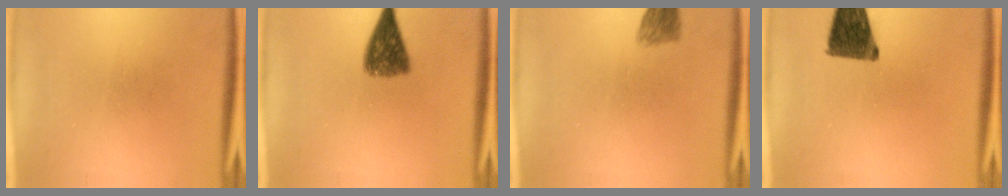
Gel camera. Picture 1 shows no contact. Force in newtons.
{"total": 6.3}
{"total": 2.9}
{"total": 11.7}